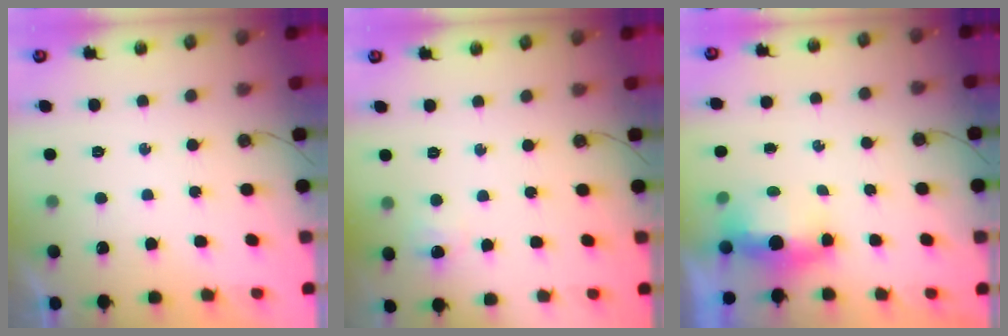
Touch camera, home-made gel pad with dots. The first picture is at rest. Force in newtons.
{"total": 5.5, "press": 5.4, "slide": 1.2}
{"total": 8.2, "press": 5.7, "slide": 6.0}